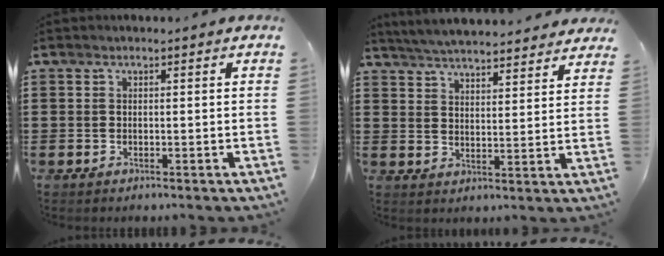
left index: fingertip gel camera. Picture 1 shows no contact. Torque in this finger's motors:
{"motor_torque": [2.14, 0.00, 0.13, -0.10]}